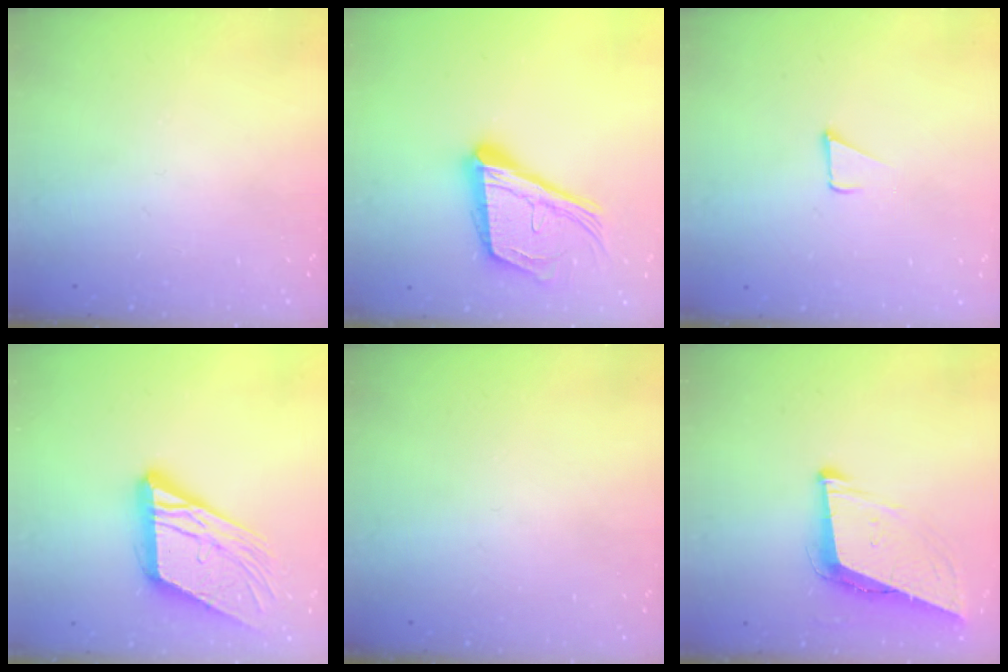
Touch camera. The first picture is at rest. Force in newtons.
{"total": 19.7, "press": 19.6, "slide": 2.3}
{"total": 1.7, "press": 1.7, "slide": 0.1}
{"total": 15.7, "press": 15.6, "slide": 1.8}
{"total": 0.0}
{"total": 9.3, "press": 8.9, "slide": 2.7}